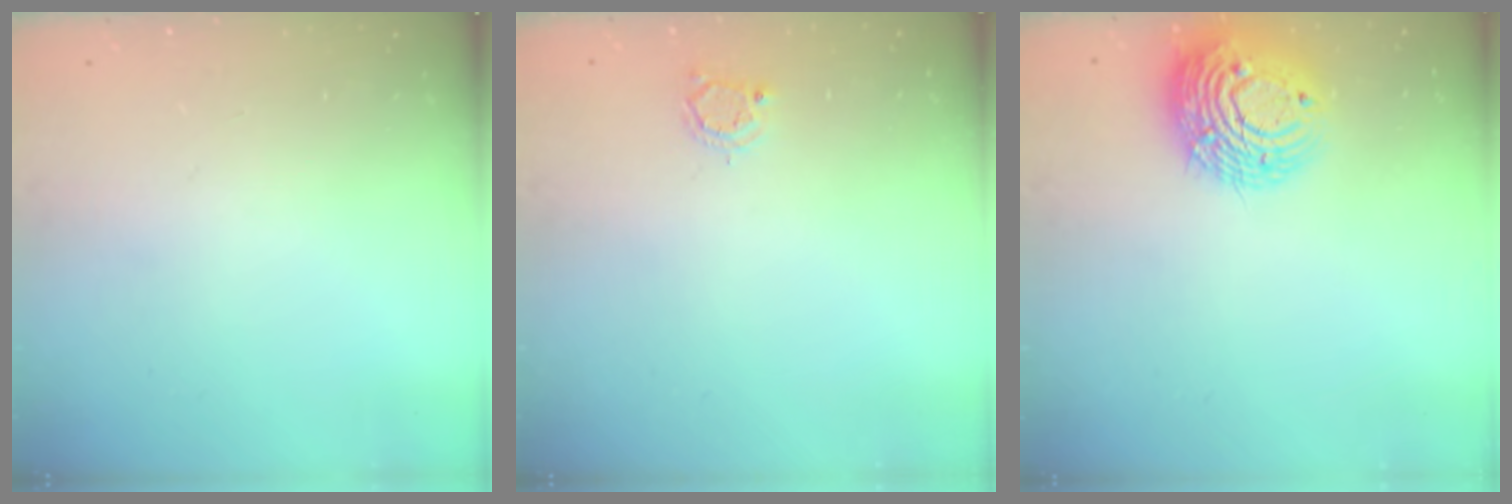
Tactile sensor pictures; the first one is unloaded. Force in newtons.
{"total": 3.0, "press": 3.0, "slide": 0.3}
{"total": 13.2, "press": 13.1, "slide": 1.4}